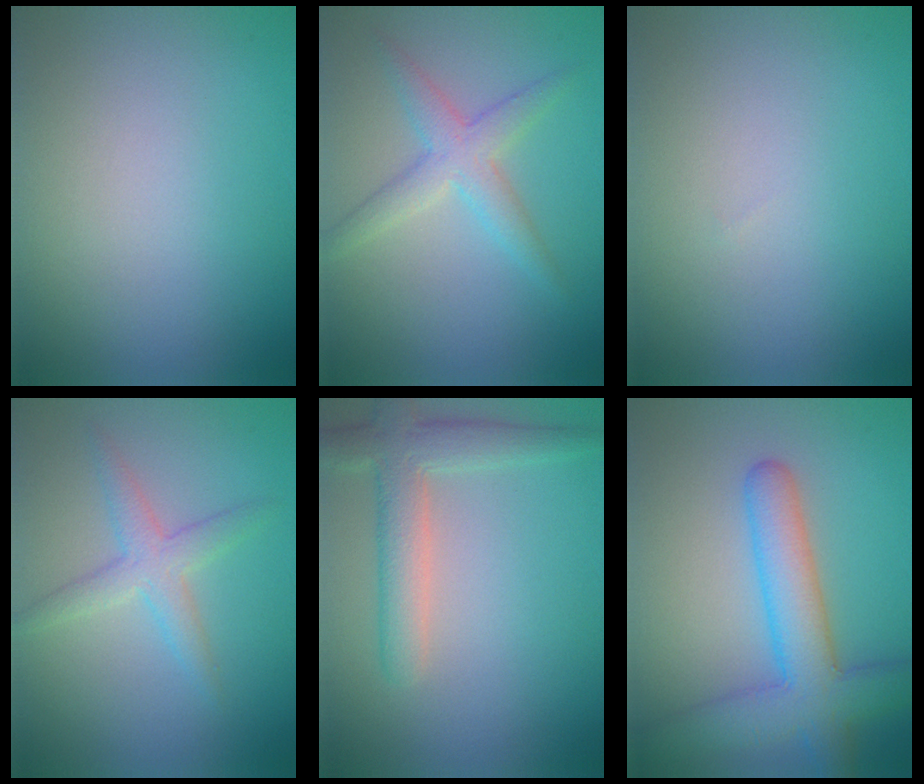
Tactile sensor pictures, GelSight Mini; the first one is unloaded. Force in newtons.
{"total": 3.3, "press": 3.3, "slide": 0.2}
{"total": 0.0}
{"total": 2.7, "press": 2.7, "slide": 0.0}
{"total": 4.3, "press": 4.3, "slide": 0.4}
{"total": 6.6, "press": 6.6, "slide": 0.4}